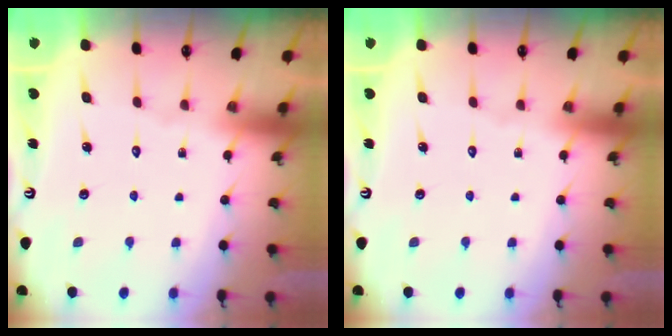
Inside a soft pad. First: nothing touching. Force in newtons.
{"total": 0.0}